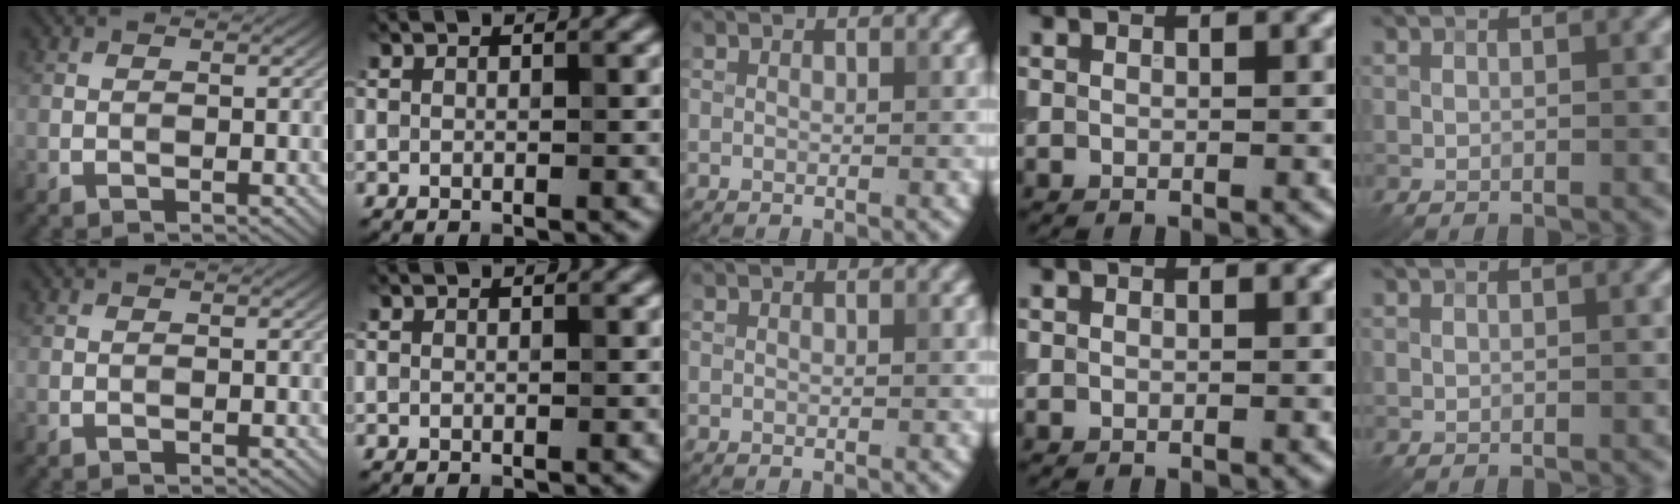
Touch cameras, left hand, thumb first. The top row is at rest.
{}